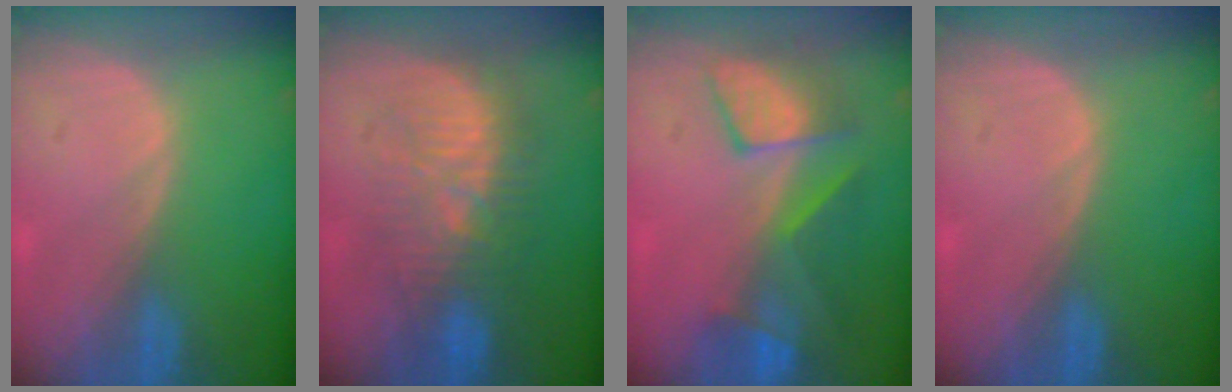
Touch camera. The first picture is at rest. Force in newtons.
{"total": 9.6, "press": 9.5, "slide": 1.0}
{"total": 8.2, "press": 7.9, "slide": 2.4}
{"total": 0.0}